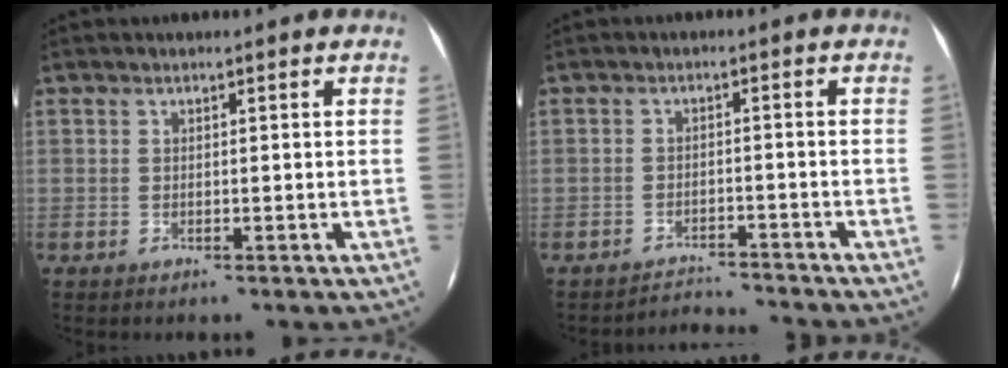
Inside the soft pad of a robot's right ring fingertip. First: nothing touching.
{"total": 5.0, "force": [-4.9, -0.6, 0.0], "torque": [-0.017, 0.008, -0.076]}